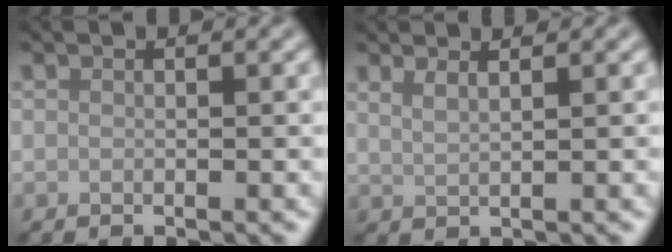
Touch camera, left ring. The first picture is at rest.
{"total": 2.2, "force": [1.5, 0.8, 1.3], "torque": [-0.013, 0.004, 0.015]}